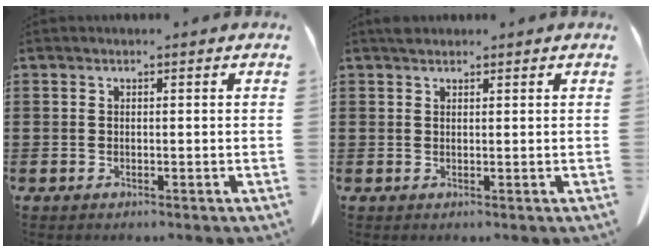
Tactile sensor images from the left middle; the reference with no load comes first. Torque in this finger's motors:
{"motor_torque": [0.36, 0.34, 0.05, 0.04]}